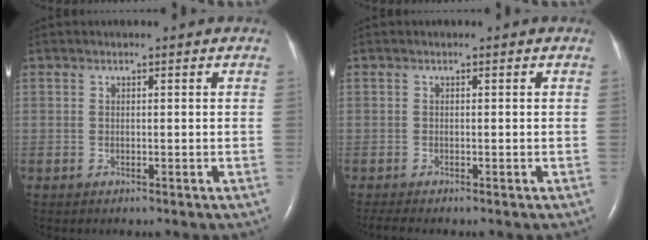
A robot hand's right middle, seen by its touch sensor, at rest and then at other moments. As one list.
[{"total": 1.4, "force": [-1.2, -0.2, 0.6], "torque": [-0.020, -0.006, -0.024]}]